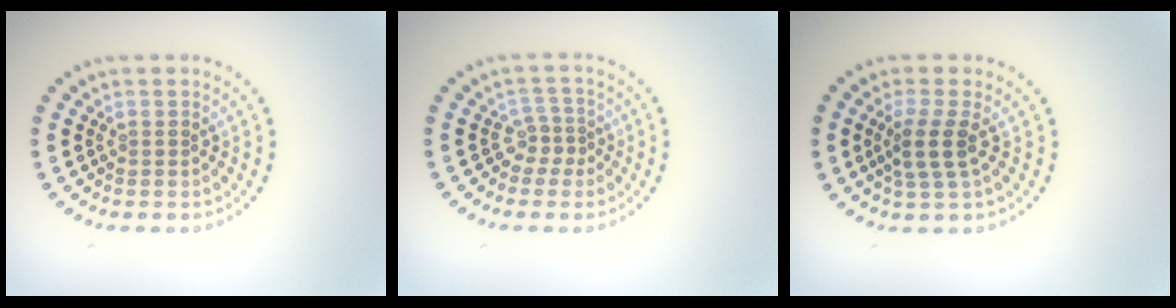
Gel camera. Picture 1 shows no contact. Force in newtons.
{"total": 1.8, "press": 1.1, "slide": 1.4}
{"total": 2.7, "press": 2.2, "slide": 1.6}